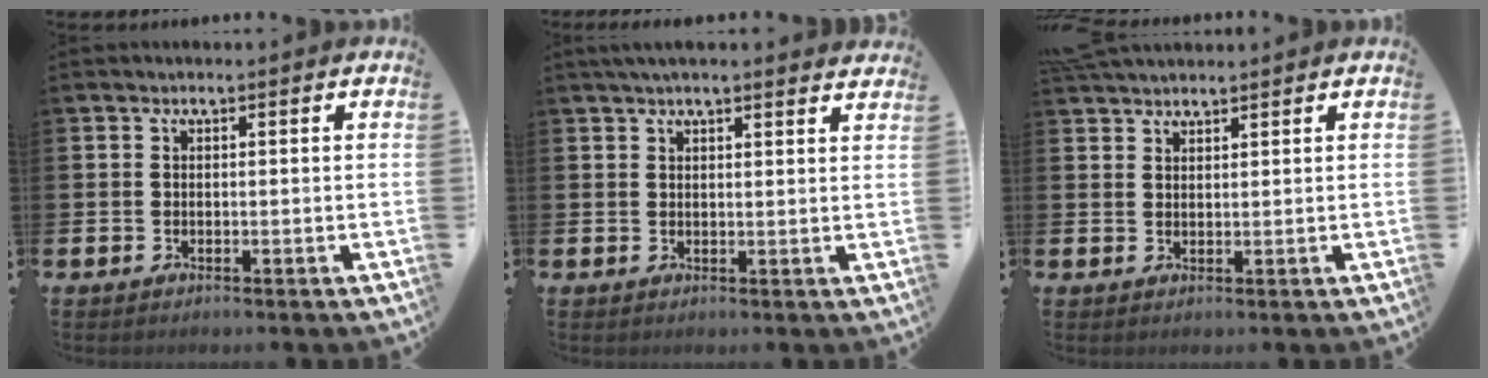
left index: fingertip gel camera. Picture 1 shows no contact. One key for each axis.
{"total": 2.9, "fx": 2.8, "fy": -0.1, "fz": 0.7, "tx": -0.013, "ty": -0.010, "tz": 0.049}
{"total": 2.6, "fx": 2.5, "fy": 0.5, "fz": 0.4, "tx": -0.004, "ty": -0.007, "tz": 0.045}